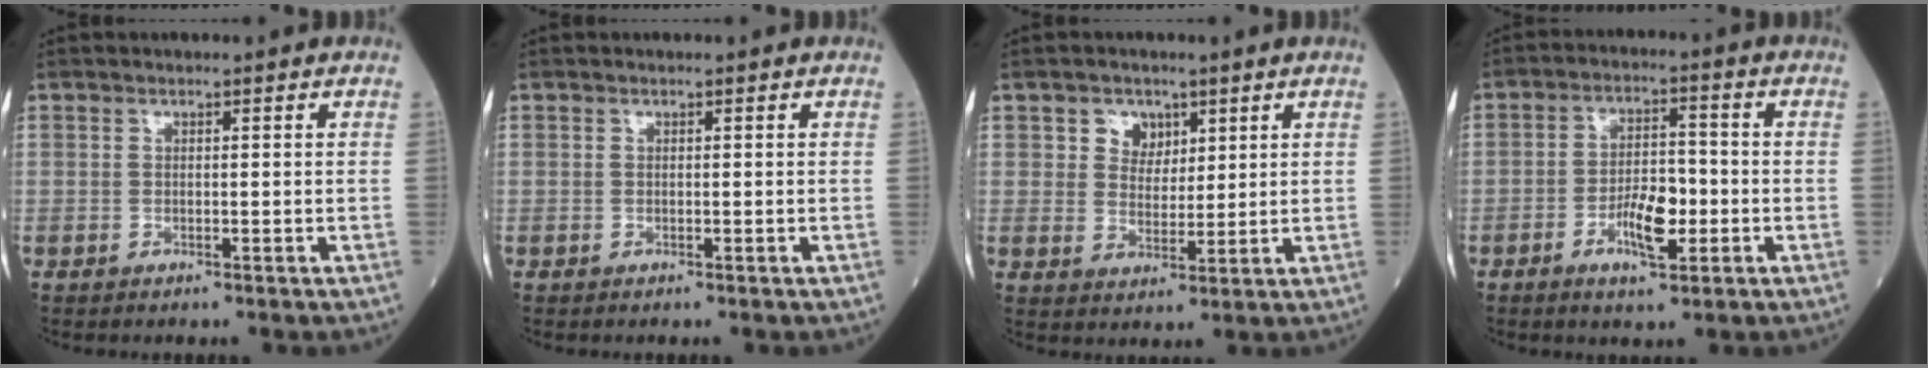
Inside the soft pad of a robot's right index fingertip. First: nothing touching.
{"total": 0.0}
{"total": 4.1, "force": [2.1, 3.3, 1.4], "torque": [-0.020, 0.004, 0.038]}
{"total": 6.8, "force": [-2.3, 2.4, 5.9], "torque": [-0.111, 0.006, -0.035]}